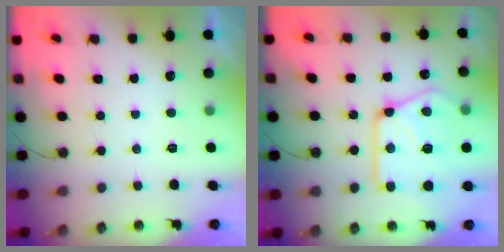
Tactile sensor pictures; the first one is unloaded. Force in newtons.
{"total": 21.8, "press": 21.7, "slide": 2.2}